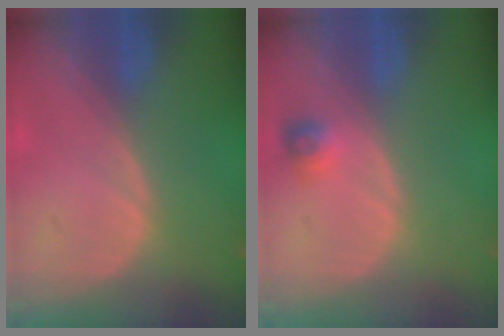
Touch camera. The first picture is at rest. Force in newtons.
{"total": 2.5, "press": 2.3, "slide": 1.0}